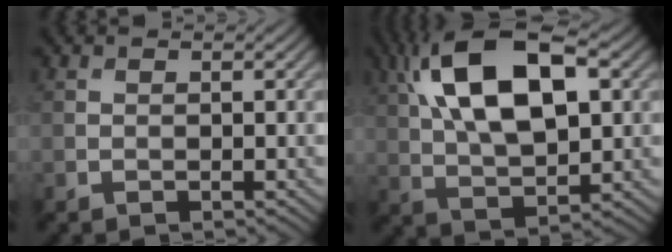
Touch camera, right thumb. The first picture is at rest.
{"total": 15.8, "force": [5.1, 7.5, 12.9], "torque": [-0.247, 0.029, 0.078]}